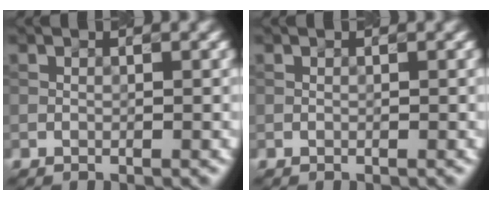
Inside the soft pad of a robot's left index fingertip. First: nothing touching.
{"total": 0.0}